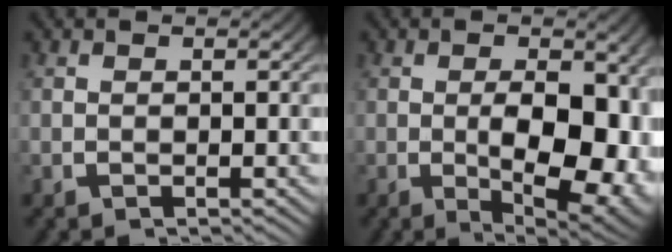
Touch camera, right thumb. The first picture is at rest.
{"total": 10.1, "force": [-2.0, 5.7, 8.1], "torque": [-0.139, -0.054, -0.010]}